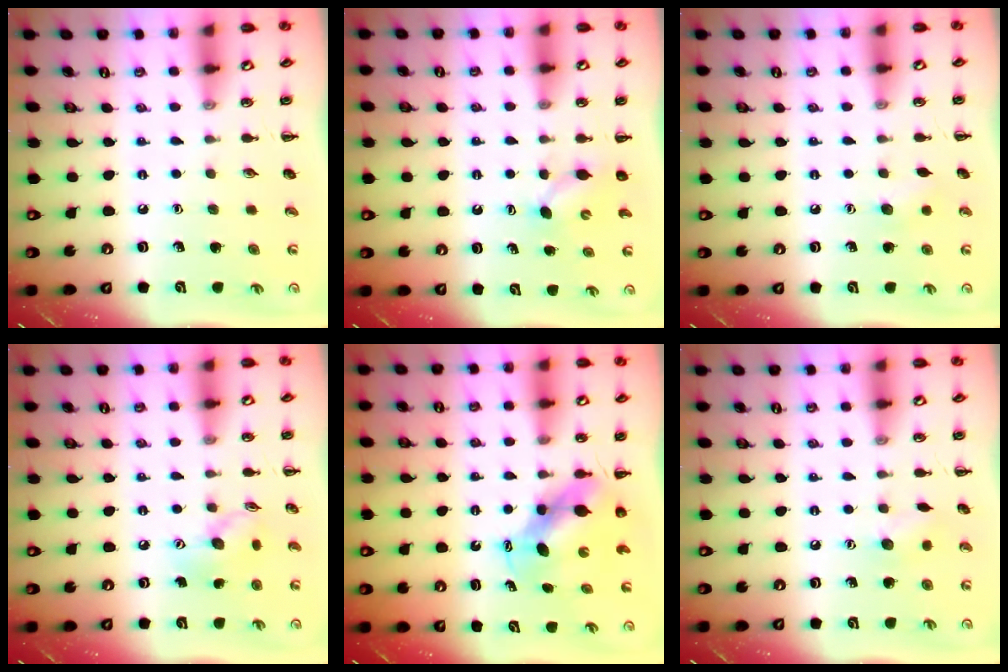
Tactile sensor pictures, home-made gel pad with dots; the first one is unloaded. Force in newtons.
{"total": 3.9, "press": 3.8, "slide": 1.1}
{"total": 6.7, "press": 6.4, "slide": 1.7}
{"total": 8.0, "press": 8.0, "slide": 0.4}
{"total": 6.4, "press": 6.3, "slide": 1.1}
{"total": 6.2, "press": 6.1, "slide": 1.3}